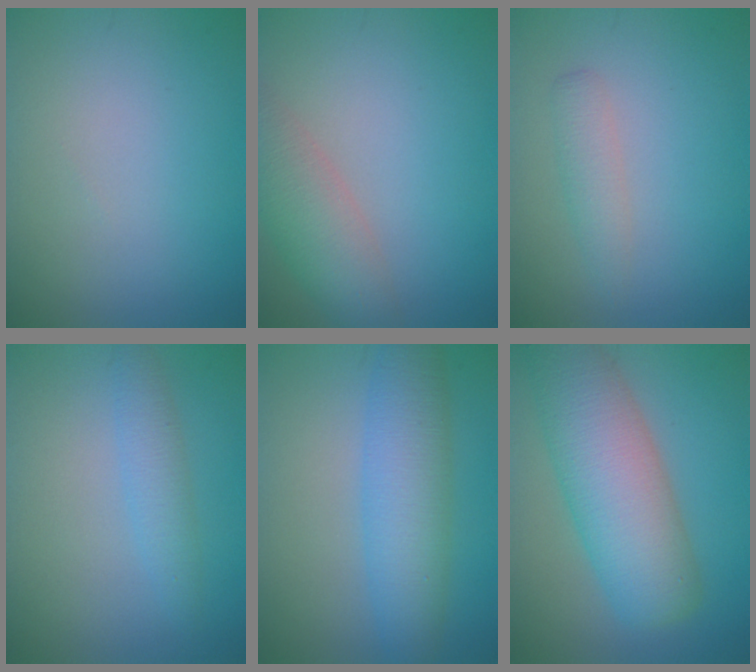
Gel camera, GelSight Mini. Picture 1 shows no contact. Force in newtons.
{"total": 5.1, "press": 5.1, "slide": 0.2}
{"total": 1.8, "press": 1.8, "slide": 0.0}
{"total": 2.3, "press": 2.3, "slide": 0.1}
{"total": 4.5, "press": 4.5, "slide": 0.1}
{"total": 9.3, "press": 9.3, "slide": 0.5}